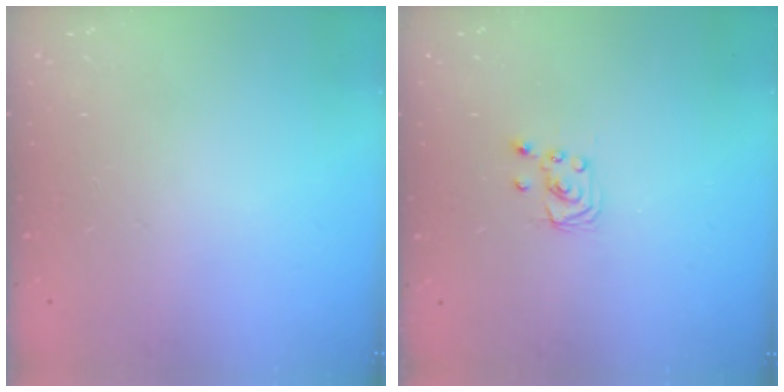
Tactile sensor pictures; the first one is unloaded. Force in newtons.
{"total": 2.3, "press": 2.2, "slide": 0.3}